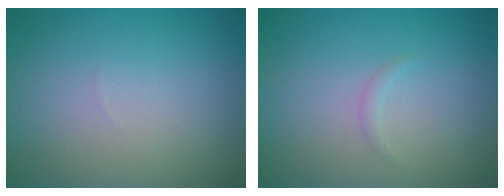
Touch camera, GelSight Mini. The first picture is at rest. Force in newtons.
{"total": 0.6, "press": 0.6, "slide": 0.0}